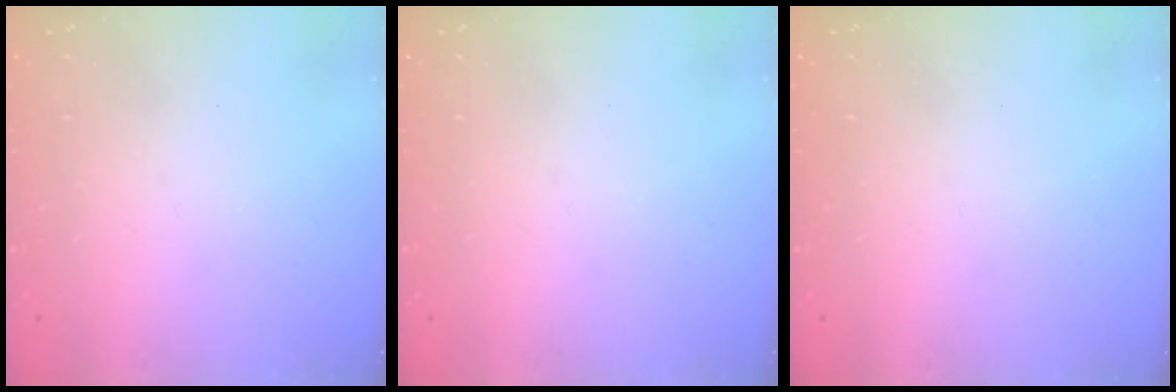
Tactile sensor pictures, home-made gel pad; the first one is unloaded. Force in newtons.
{"total": 0.0}
{"total": 0.0}